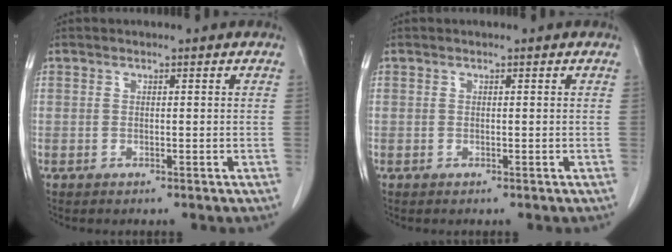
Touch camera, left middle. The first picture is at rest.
{"total": 0.0}